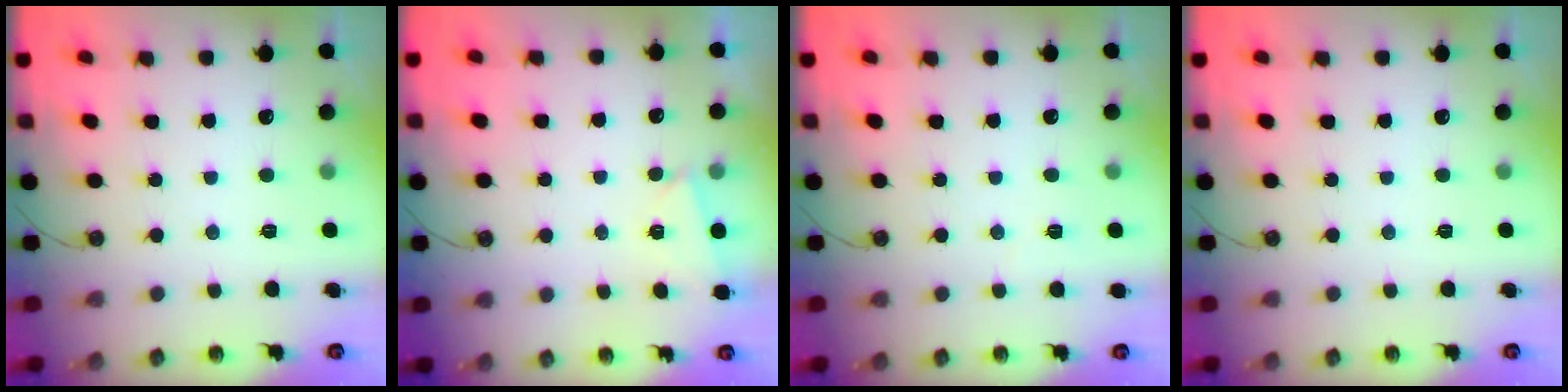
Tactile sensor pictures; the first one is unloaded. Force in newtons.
{"total": 2.8, "press": 1.6, "slide": 2.3}
{"total": 2.6, "press": 2.5, "slide": 0.7}
{"total": 0.0}